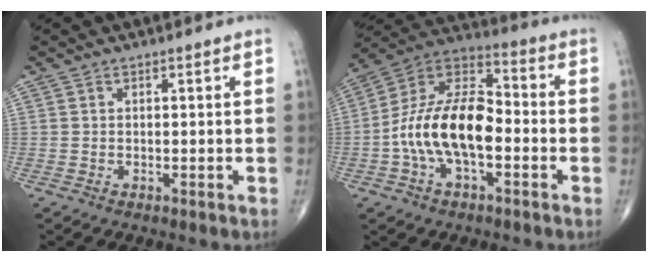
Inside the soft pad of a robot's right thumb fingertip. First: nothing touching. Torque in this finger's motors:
{"motor_torque": [0.36, 0.34, 0.61, -0.59, 0.25]}